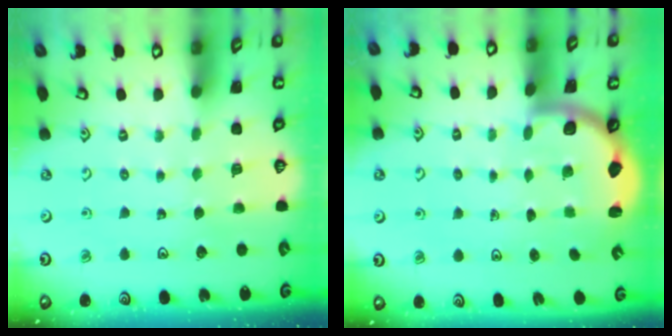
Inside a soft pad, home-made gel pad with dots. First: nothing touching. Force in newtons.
{"total": 2.6, "press": 2.5, "slide": 0.6}